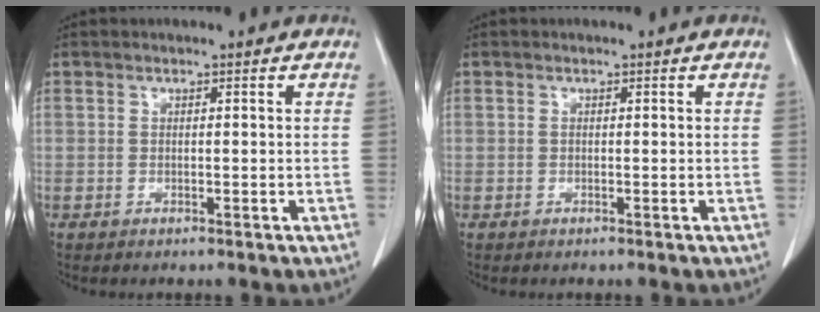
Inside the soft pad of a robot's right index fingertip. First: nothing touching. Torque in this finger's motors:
{"motor_torque": [-0.08, 0.02, -0.01, 0.00]}